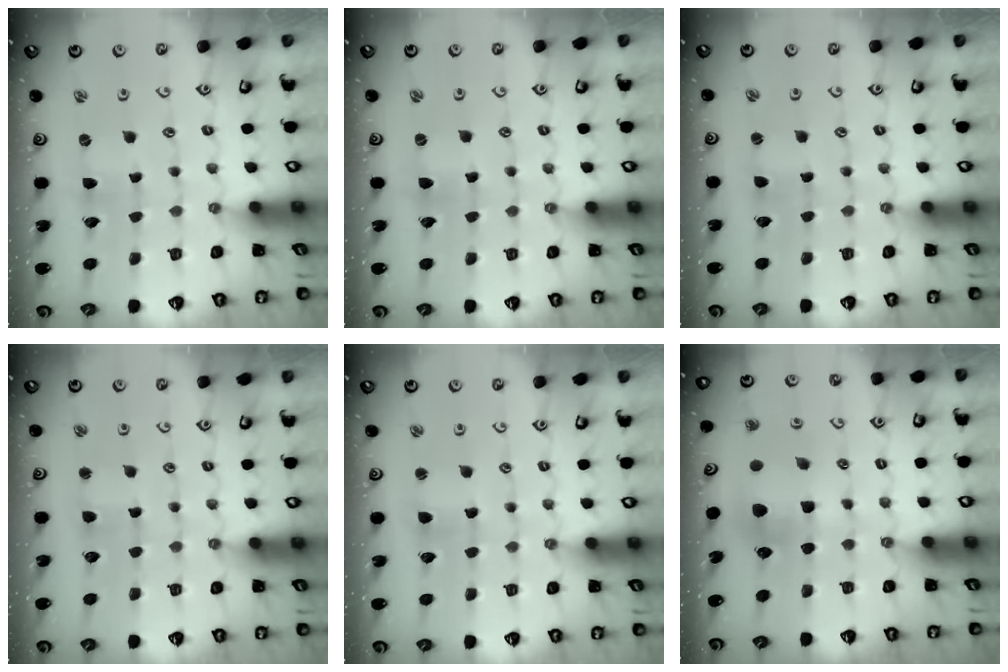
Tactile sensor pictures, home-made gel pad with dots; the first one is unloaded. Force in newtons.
{"total": 0.8, "press": 0.8, "slide": 0.1}
{"total": 0.6, "press": 0.6, "slide": 0.1}
{"total": 2.7, "press": 2.6, "slide": 0.4}
{"total": 2.0, "press": 2.0, "slide": 0.3}
{"total": 5.7, "press": 5.7, "slide": 0.6}